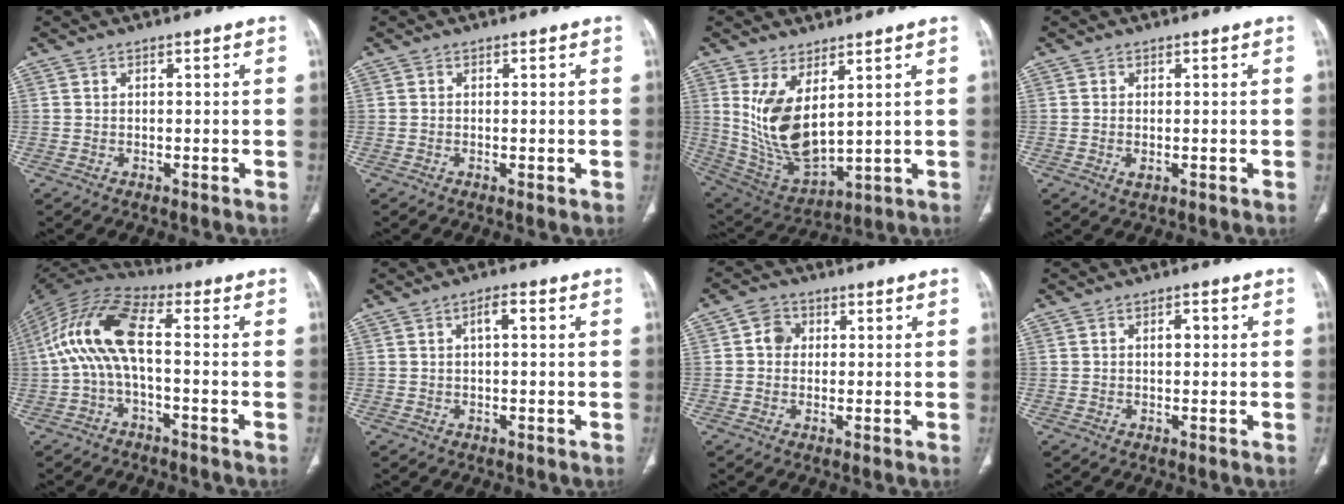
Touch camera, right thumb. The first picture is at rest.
{"total": 1.3, "force": [-0.3, 0.4, 1.2], "torque": [-0.018, -0.004, -0.002]}
{"total": 13.3, "force": [4.2, 6.3, 10.9], "torque": [-0.203, -0.029, 0.109]}
{"total": 1.4, "force": [-0.3, 0.8, 1.1], "torque": [-0.026, -0.005, -0.002]}
{"total": 13.1, "force": [-0.8, 5.1, 12.0], "torque": [-0.253, 0.045, -0.026]}
{"total": 2.8, "force": [0.6, 1.0, 2.5], "torque": [-0.044, 0.009, 0.010]}
{"total": 4.0, "force": [0.7, 3.4, 1.9], "torque": [-0.013, 0.006, 0.007]}
{"total": 2.0, "force": [0.3, 1.2, 1.6], "torque": [-0.022, 0.005, 0.002]}